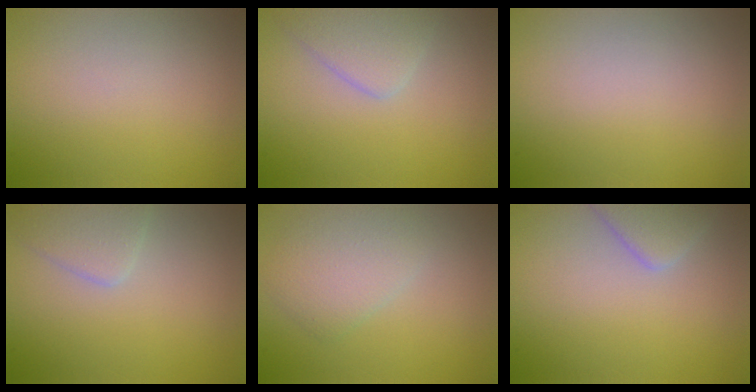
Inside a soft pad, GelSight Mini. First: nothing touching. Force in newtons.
{"total": 2.7, "press": 2.7, "slide": 0.0}
{"total": 0.0}
{"total": 2.2, "press": 2.2, "slide": 0.1}
{"total": 2.8, "press": 2.8, "slide": 0.2}
{"total": 2.8, "press": 2.8, "slide": 0.1}